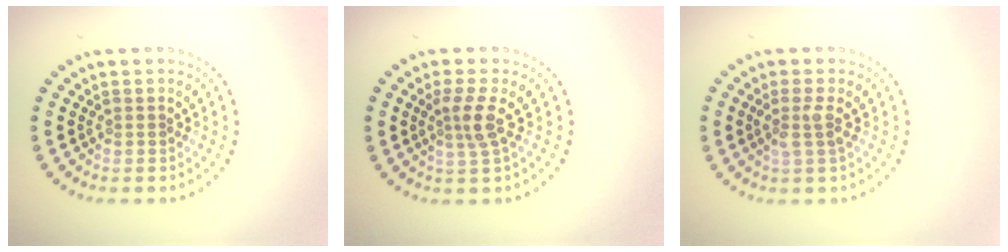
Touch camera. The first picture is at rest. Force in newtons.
{"total": 2.4, "press": 1.8, "slide": 1.6}
{"total": 1.8, "press": 1.2, "slide": 1.3}